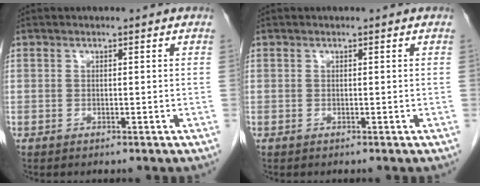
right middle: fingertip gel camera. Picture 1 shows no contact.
{"total": 0.0}